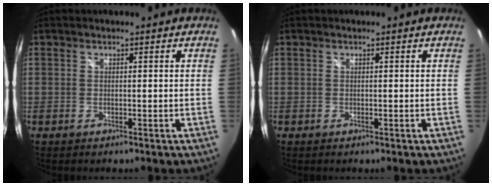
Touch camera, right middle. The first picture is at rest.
{"total": 0.0}